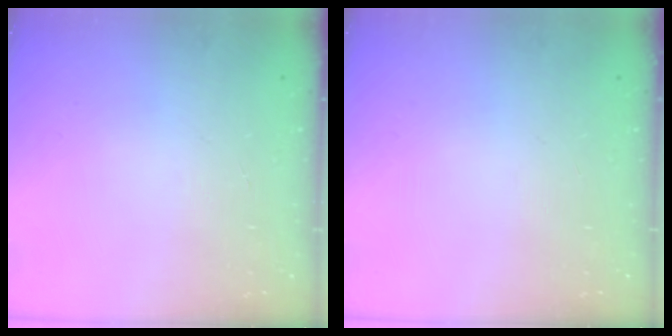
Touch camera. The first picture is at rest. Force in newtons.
{"total": 0.0}